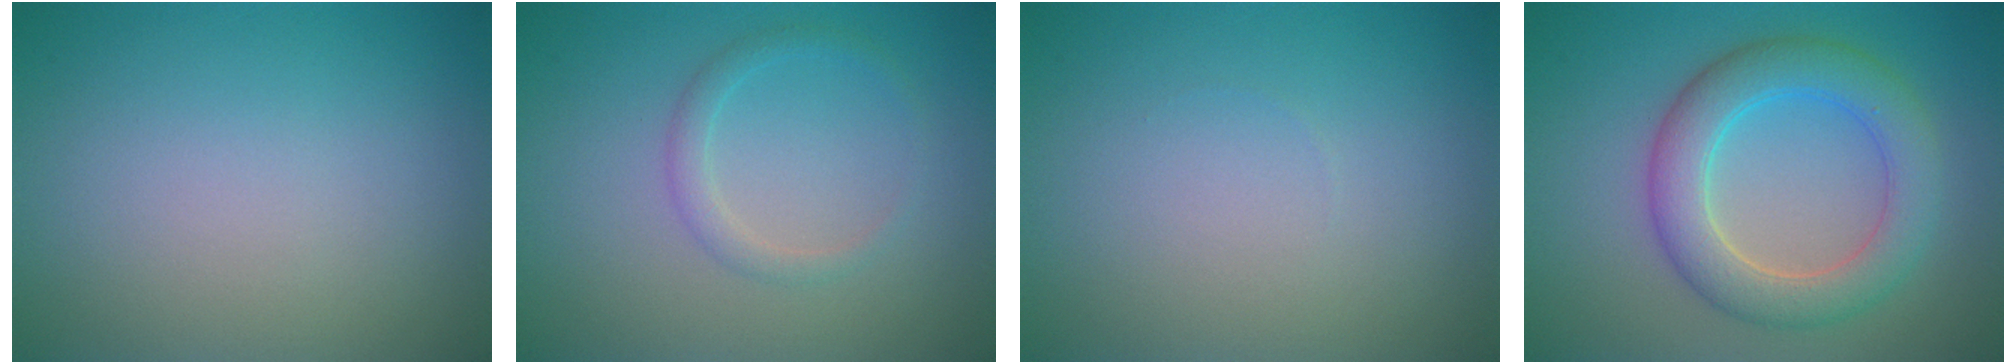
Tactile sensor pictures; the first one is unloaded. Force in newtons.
{"total": 1.5, "press": 1.5, "slide": 0.1}
{"total": 0.0}
{"total": 5.7, "press": 5.7, "slide": 0.1}